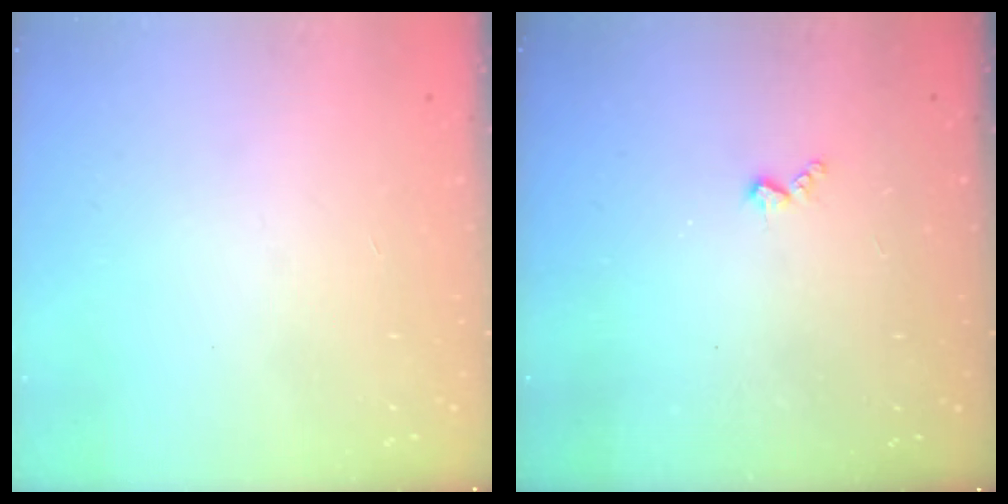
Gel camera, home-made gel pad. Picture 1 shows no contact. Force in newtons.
{"total": 4.0, "press": 3.9, "slide": 0.5}